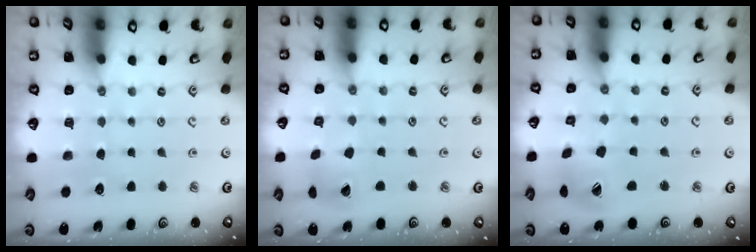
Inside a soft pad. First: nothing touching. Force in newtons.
{"total": 6.4, "press": 6.3, "slide": 0.9}
{"total": 9.9, "press": 9.8, "slide": 1.2}